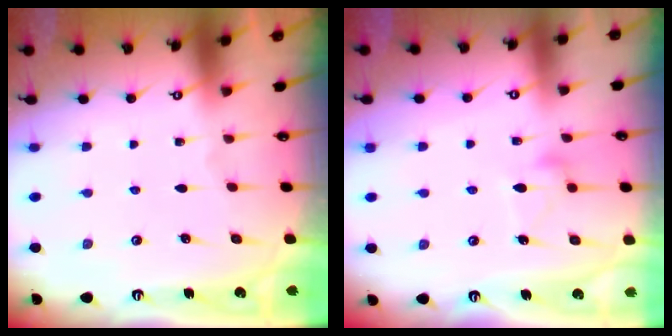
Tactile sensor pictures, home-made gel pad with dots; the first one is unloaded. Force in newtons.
{"total": 11.0, "press": 11.0, "slide": 0.4}